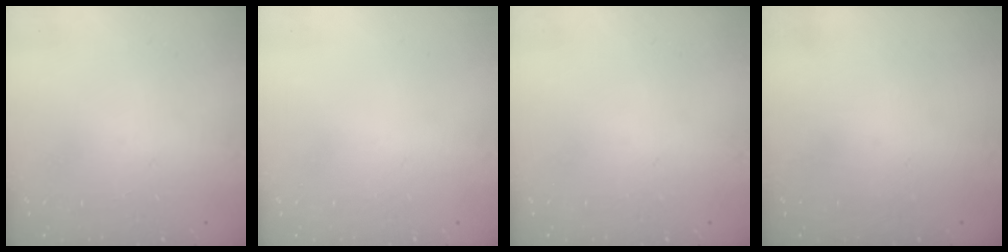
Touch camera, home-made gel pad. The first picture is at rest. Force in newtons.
{"total": 0.0}
{"total": 0.0}
{"total": 0.0}